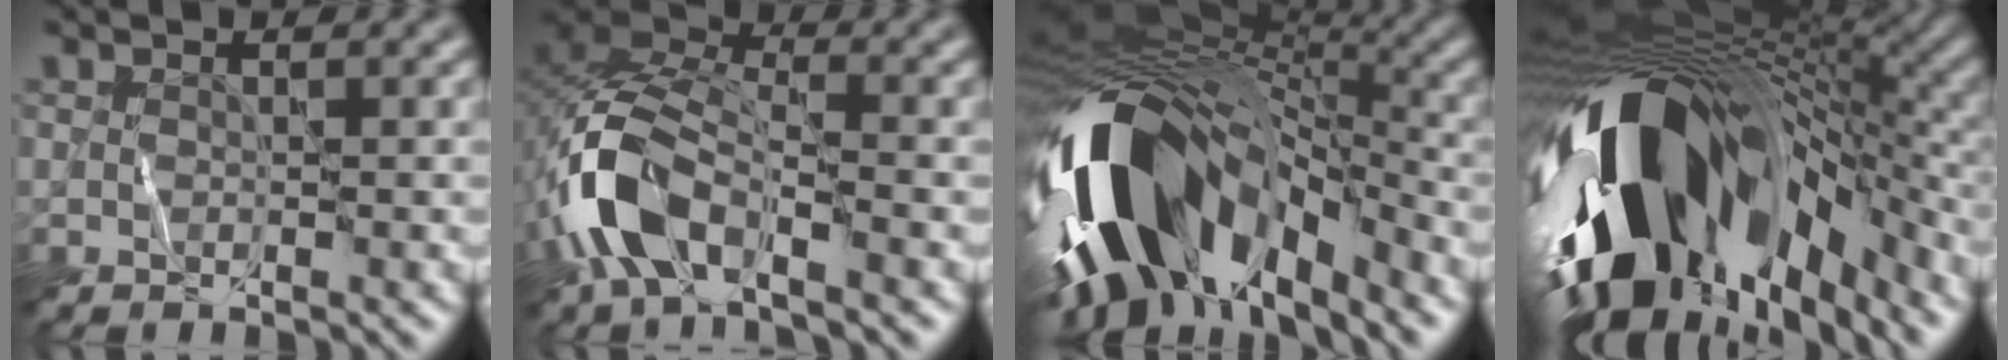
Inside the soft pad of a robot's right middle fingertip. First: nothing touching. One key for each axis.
{"total": 8.3, "fx": -3.9, "fy": 4.3, "fz": 6.0, "tx": -0.126, "ty": 0.005, "tz": -0.085}
{"total": 15.1, "fx": -6.2, "fy": 8.3, "fz": 11.0, "tx": -0.210, "ty": -0.011, "tz": -0.109}
{"total": 16.9, "fx": -5.8, "fy": 8.9, "fz": 13.1, "tx": -0.244, "ty": -0.024, "tz": -0.090}